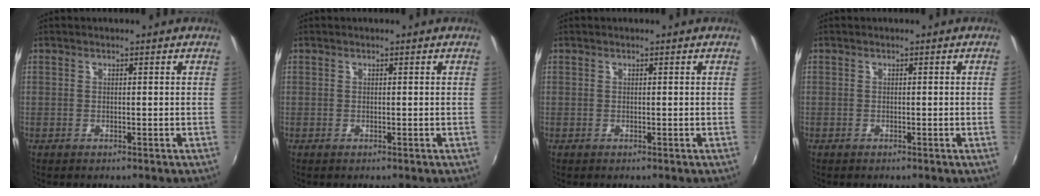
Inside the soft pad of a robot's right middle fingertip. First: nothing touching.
{"total": 0.0}
{"total": 0.0}
{"total": 0.6, "force": [0.0, -0.4, 0.5], "torque": [-0.001, -0.004, 0.000]}